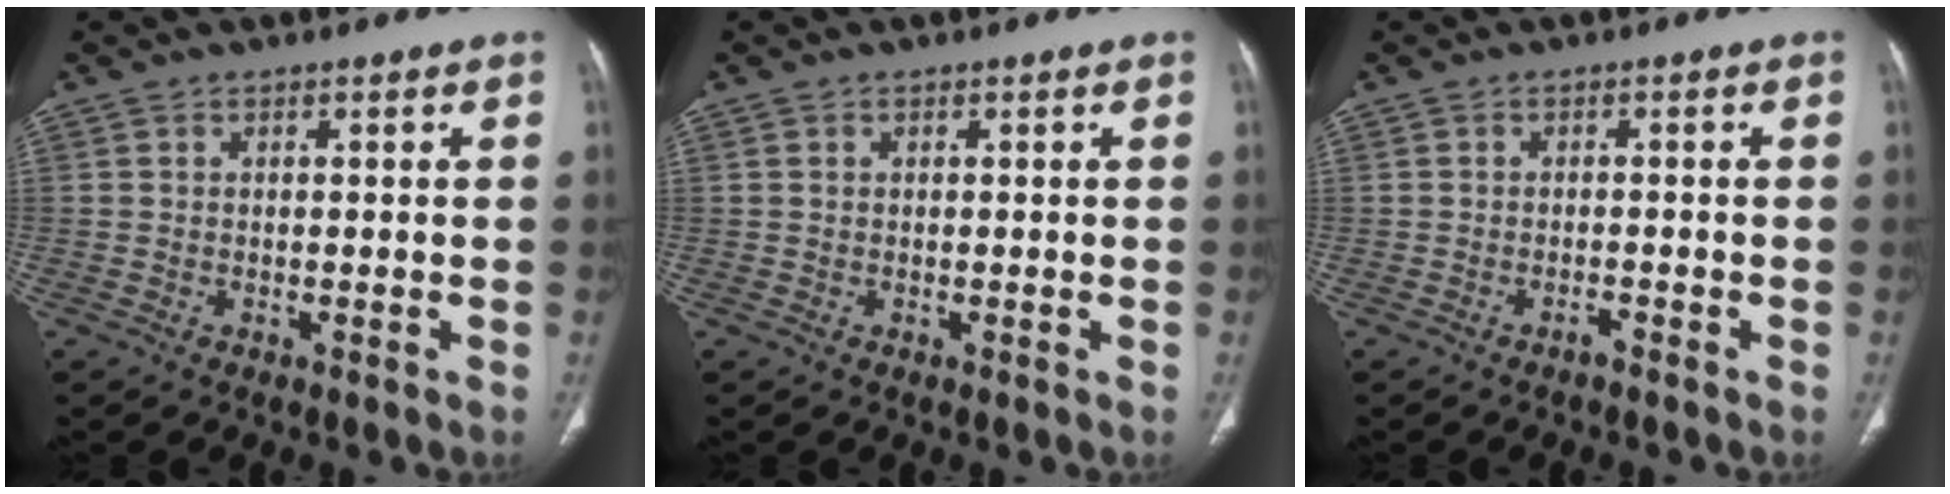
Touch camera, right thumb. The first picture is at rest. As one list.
[{"total": 0.0}, {"total": 0.9, "force": [-0.8, 0.1, 0.3], "torque": [-0.005, 0.007, -0.013]}]